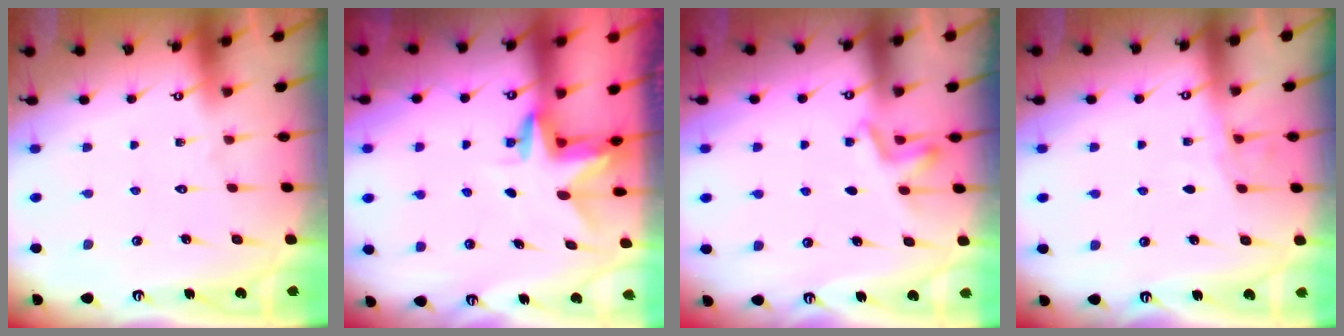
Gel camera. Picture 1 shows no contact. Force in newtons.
{"total": 3.0, "press": 3.0, "slide": 0.2}
{"total": 3.3, "press": 2.9, "slide": 1.4}
{"total": 4.3, "press": 4.2, "slide": 0.6}